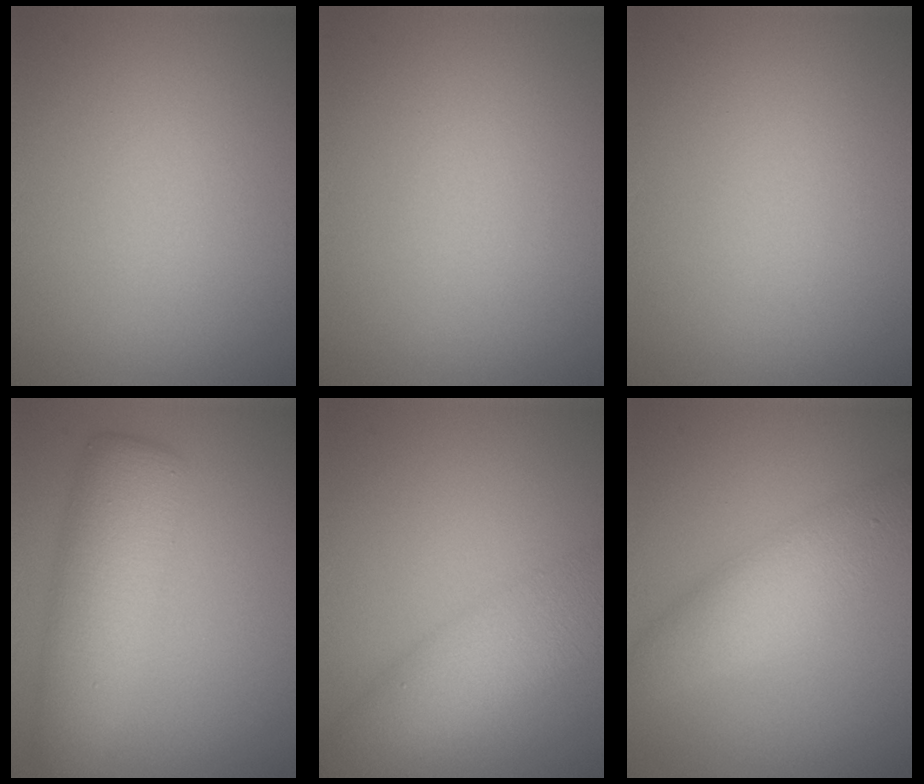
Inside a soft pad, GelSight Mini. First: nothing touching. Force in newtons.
{"total": 0.0}
{"total": 0.0}
{"total": 6.1, "press": 6.1, "slide": 0.2}
{"total": 6.4, "press": 6.4, "slide": 0.2}
{"total": 4.8, "press": 4.8, "slide": 0.1}